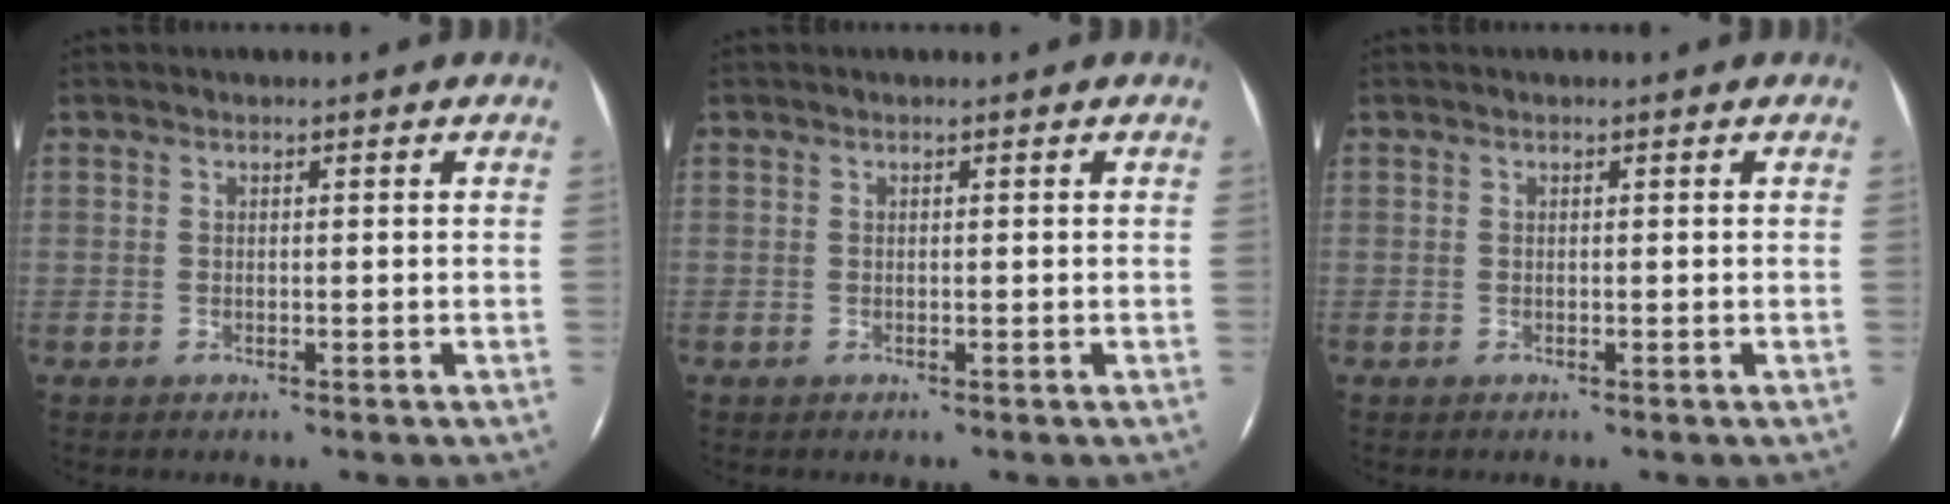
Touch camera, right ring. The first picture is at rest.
{"total": 0.0}
{"total": 0.0}